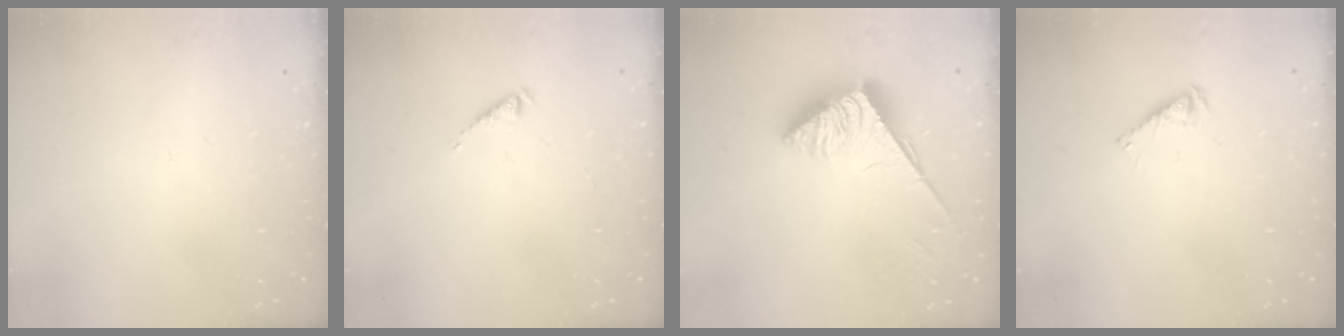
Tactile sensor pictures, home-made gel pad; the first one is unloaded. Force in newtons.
{"total": 1.6, "press": 1.6, "slide": 0.3}
{"total": 3.8, "press": 3.8, "slide": 0.6}
{"total": 3.7, "press": 3.7, "slide": 0.3}